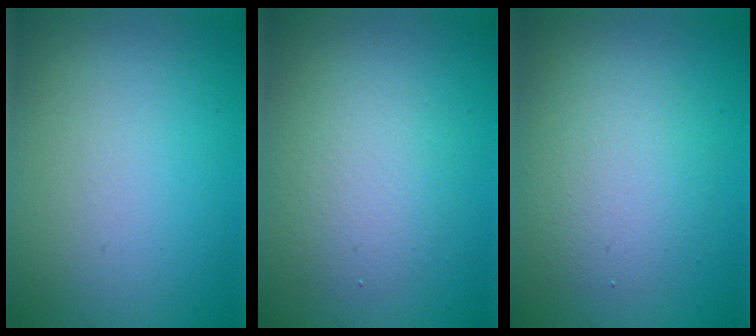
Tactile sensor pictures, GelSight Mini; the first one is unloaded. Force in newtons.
{"total": 3.2, "press": 3.2, "slide": 0.1}
{"total": 3.7, "press": 3.7, "slide": 0.2}